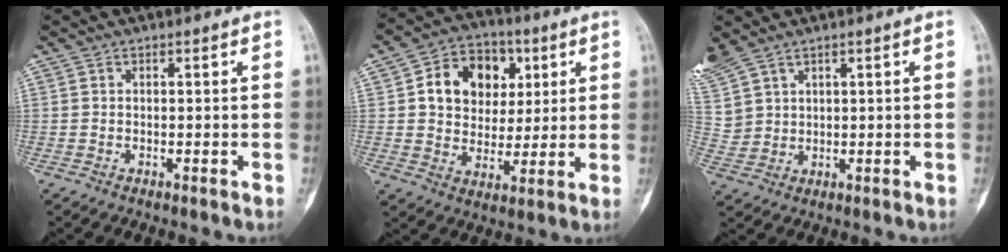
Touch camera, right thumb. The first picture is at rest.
{"total": 14.1, "force": [3.8, 11.2, 7.6], "torque": [-0.079, 0.001, 0.062]}
{"total": 8.9, "force": [6.0, 5.3, 3.7], "torque": [-0.102, -0.006, 0.141]}